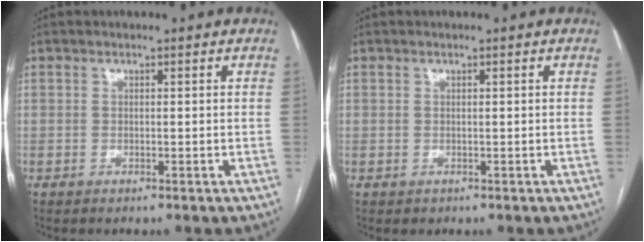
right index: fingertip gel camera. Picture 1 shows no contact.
{"total": 0.6, "force": [0.0, 0.6, 0.1], "torque": [0.003, 0.003, 0.000]}